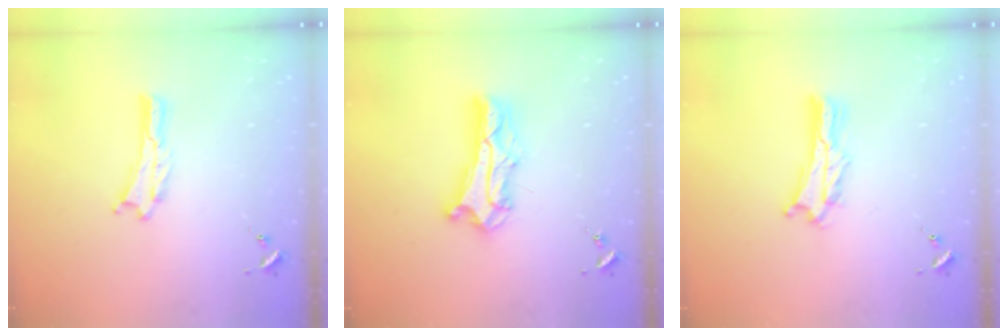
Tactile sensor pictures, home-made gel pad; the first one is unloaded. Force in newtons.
{"total": 9.6, "press": 9.6, "slide": 0.9}
{"total": 2.7, "press": 2.7, "slide": 0.3}